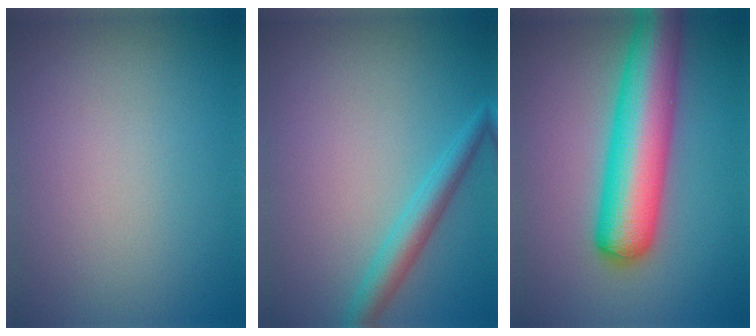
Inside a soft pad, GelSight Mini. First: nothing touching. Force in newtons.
{"total": 2.8, "press": 2.8, "slide": 0.2}
{"total": 8.7, "press": 8.7, "slide": 0.3}